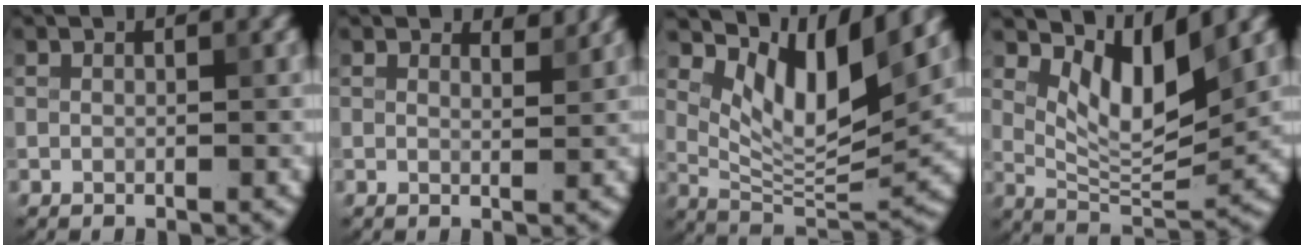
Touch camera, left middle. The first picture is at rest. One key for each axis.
{"total": 1.6, "fx": 1.6, "fy": 0.2, "fz": 0.3, "tx": -0.007, "ty": -0.002, "tz": 0.017}
{"total": 8.7, "fx": 4.7, "fy": 3.0, "fz": 6.7, "tx": -0.111, "ty": -0.014, "tz": 0.091}
{"total": 6.0, "fx": 3.0, "fy": 2.3, "fz": 4.6, "tx": -0.086, "ty": -0.017, "tz": 0.057}